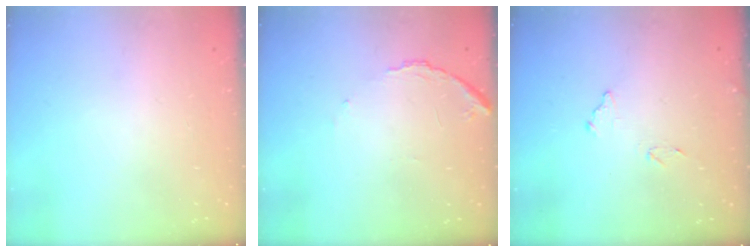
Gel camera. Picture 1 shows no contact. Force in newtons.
{"total": 8.5, "press": 8.4, "slide": 0.7}
{"total": 7.8, "press": 7.8, "slide": 0.5}